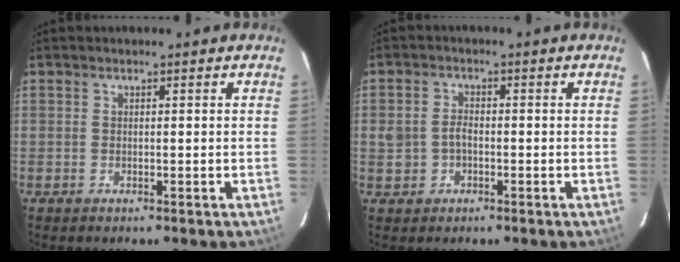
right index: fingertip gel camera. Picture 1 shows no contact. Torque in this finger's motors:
{"motor_torque": [0.08, -0.03, 0.06, 0.02]}